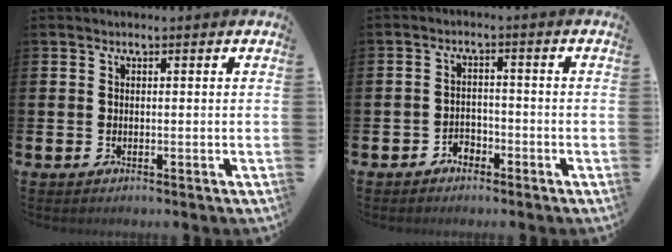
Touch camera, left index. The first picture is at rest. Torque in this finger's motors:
{"motor_torque": [-0.04, 0.03, 0.00, 0.00]}